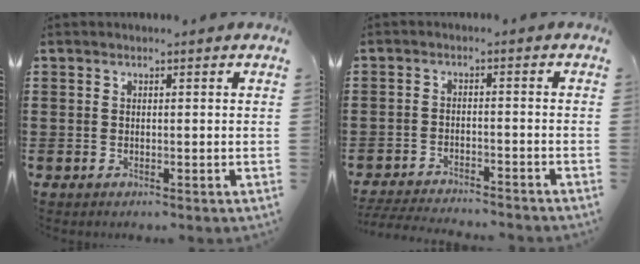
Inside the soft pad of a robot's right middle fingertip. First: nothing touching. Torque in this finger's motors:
{"motor_torque": [0.28, -0.05, 0.08, 0.08]}